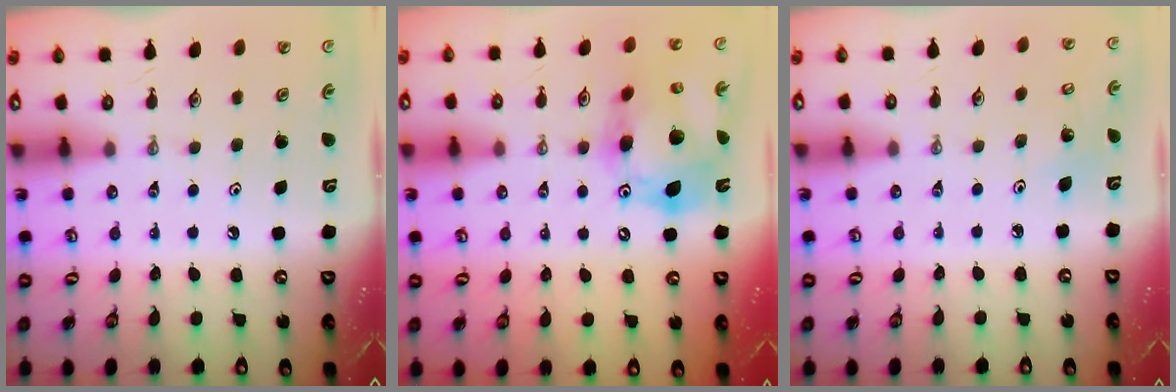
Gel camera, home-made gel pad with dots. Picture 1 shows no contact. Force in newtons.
{"total": 17.2, "press": 17.0, "slide": 2.7}
{"total": 2.7, "press": 2.6, "slide": 1.0}